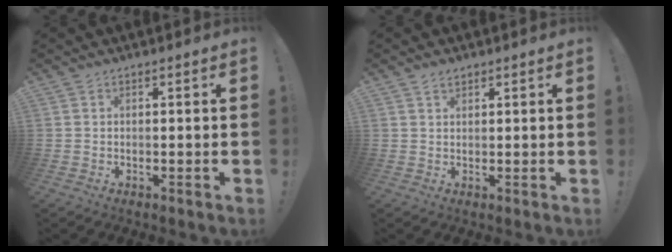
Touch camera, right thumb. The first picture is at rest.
{"total": 1.7, "force": [1.4, 0.8, 0.7], "torque": [-0.006, -0.006, 0.024]}